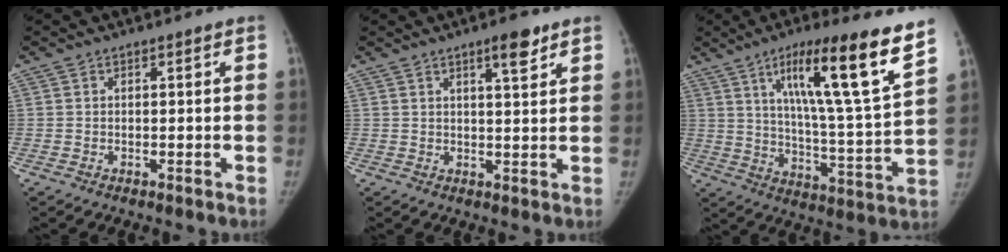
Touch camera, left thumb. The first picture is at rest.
{"total": 4.8, "force": [3.1, 1.0, 3.6], "torque": [-0.047, -0.019, 0.046]}
{"total": 20.7, "force": [11.8, 1.8, 17.0], "torque": [-0.244, -0.051, 0.187]}